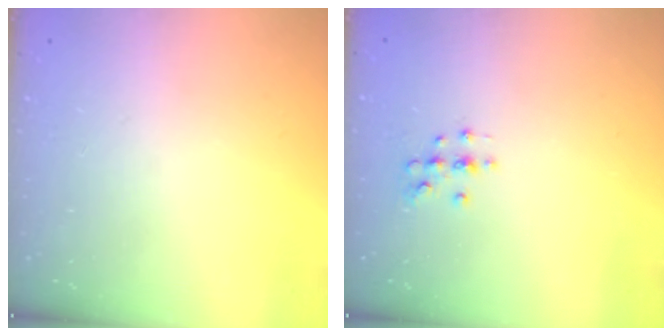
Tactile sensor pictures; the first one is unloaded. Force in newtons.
{"total": 5.4, "press": 5.2, "slide": 1.6}